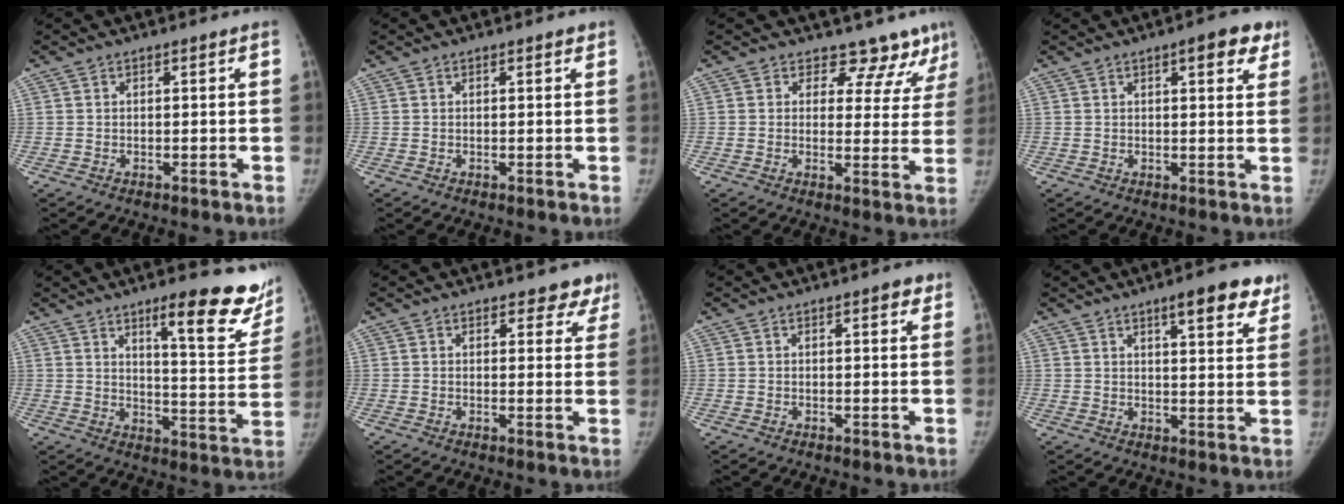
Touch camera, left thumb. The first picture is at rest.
{"total": 0.9, "force": [0.6, 0.2, 0.6], "torque": [-0.008, -0.002, 0.008]}
{"total": 10.0, "force": [8.7, 4.9, 1.2], "torque": [0.037, -0.051, 0.078]}
{"total": 6.5, "force": [3.5, 2.2, 5.0], "torque": [-0.043, -0.010, 0.039]}
{"total": 18.0, "force": [11.6, 4.2, 13.1], "torque": [-0.122, -0.076, 0.158]}
{"total": 5.0, "force": [4.1, 2.5, 1.6], "torque": [0.019, -0.020, 0.038]}
{"total": 2.3, "force": [1.3, 0.7, 1.7], "torque": [-0.013, -0.003, 0.013]}
{"total": 10.0, "force": [6.3, 2.7, 7.2], "torque": [-0.068, -0.028, 0.081]}